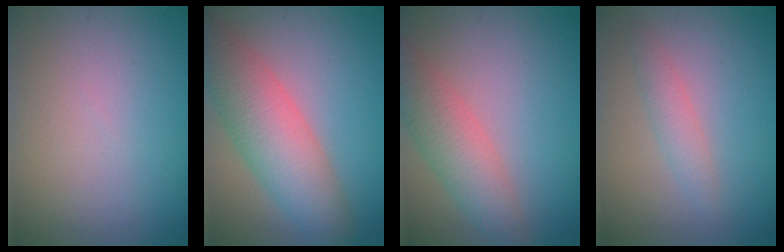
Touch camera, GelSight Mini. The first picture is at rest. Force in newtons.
{"total": 7.0, "press": 6.9, "slide": 0.5}
{"total": 4.3, "press": 4.3, "slide": 0.1}
{"total": 1.7, "press": 1.7, "slide": 0.1}